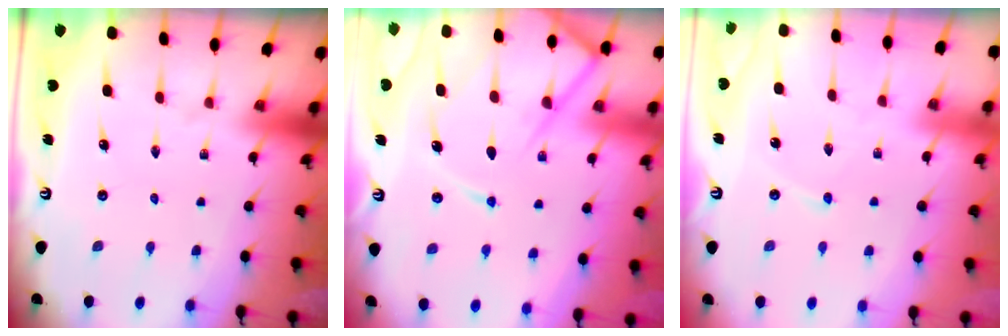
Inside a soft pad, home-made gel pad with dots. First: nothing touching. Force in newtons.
{"total": 12.1, "press": 12.0, "slide": 1.3}
{"total": 2.9, "press": 2.9, "slide": 0.2}